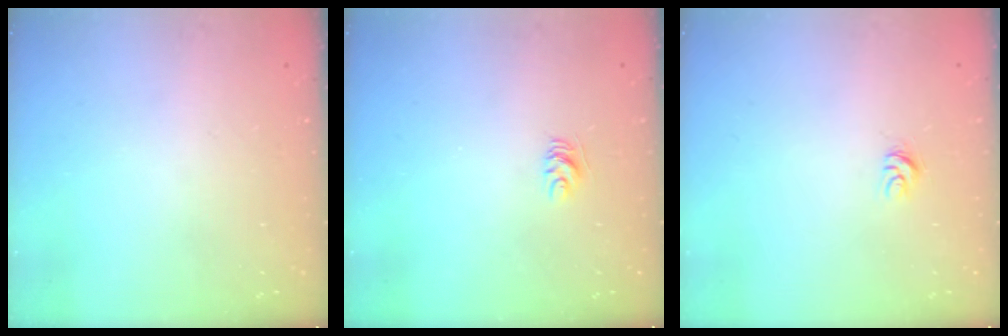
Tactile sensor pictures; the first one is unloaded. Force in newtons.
{"total": 3.8, "press": 3.8, "slide": 0.4}
{"total": 4.2, "press": 4.2, "slide": 0.2}